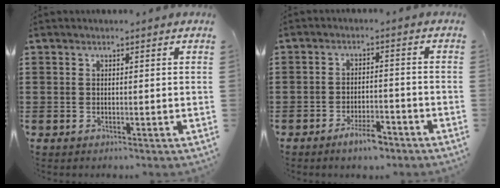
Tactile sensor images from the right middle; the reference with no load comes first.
{"total": 4.1, "force": [-3.1, 1.1, 2.3], "torque": [-0.044, 0.007, -0.060]}